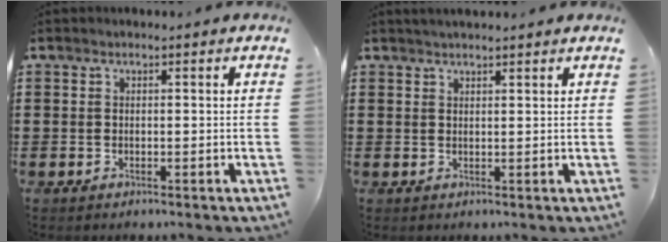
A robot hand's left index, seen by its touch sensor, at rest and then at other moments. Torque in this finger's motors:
{"motor_torque": [0.30, -0.51, 0.13, 0.06]}